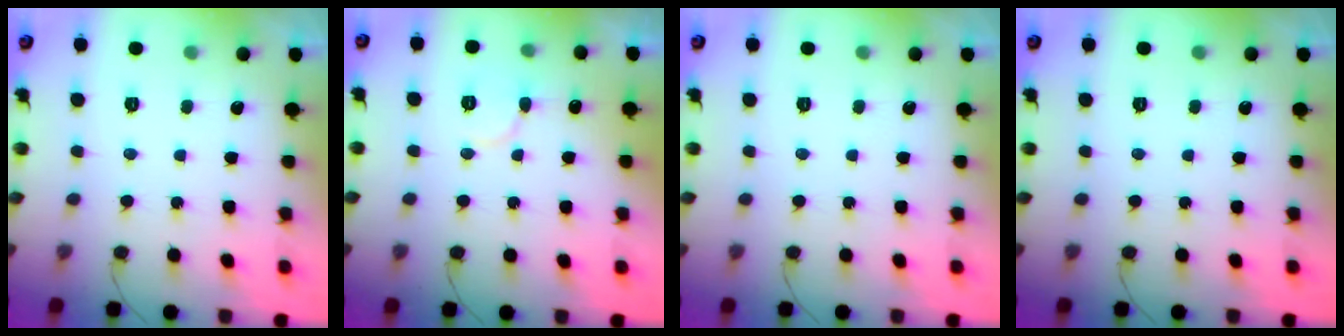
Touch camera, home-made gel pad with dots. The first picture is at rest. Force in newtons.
{"total": 7.2, "press": 7.1, "slide": 1.4}
{"total": 0.0}
{"total": 0.0}